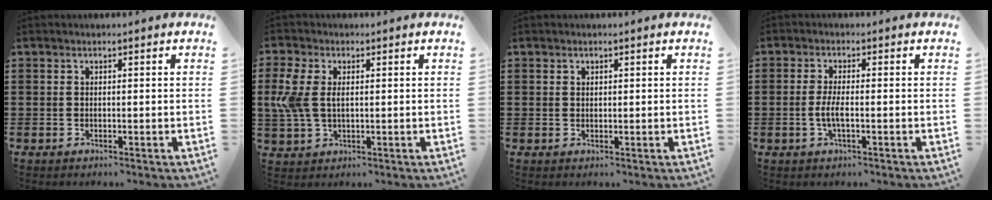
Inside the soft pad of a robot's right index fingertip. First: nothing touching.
{"total": 5.4, "force": [0.9, 3.1, 4.3], "torque": [-0.120, -0.001, 0.008]}
{"total": 0.6, "force": [0.4, 0.4, 0.1], "torque": [-0.004, 0.001, 0.008]}
{"total": 3.2, "force": [-0.8, 0.6, 3.0], "torque": [-0.076, -0.008, -0.022]}